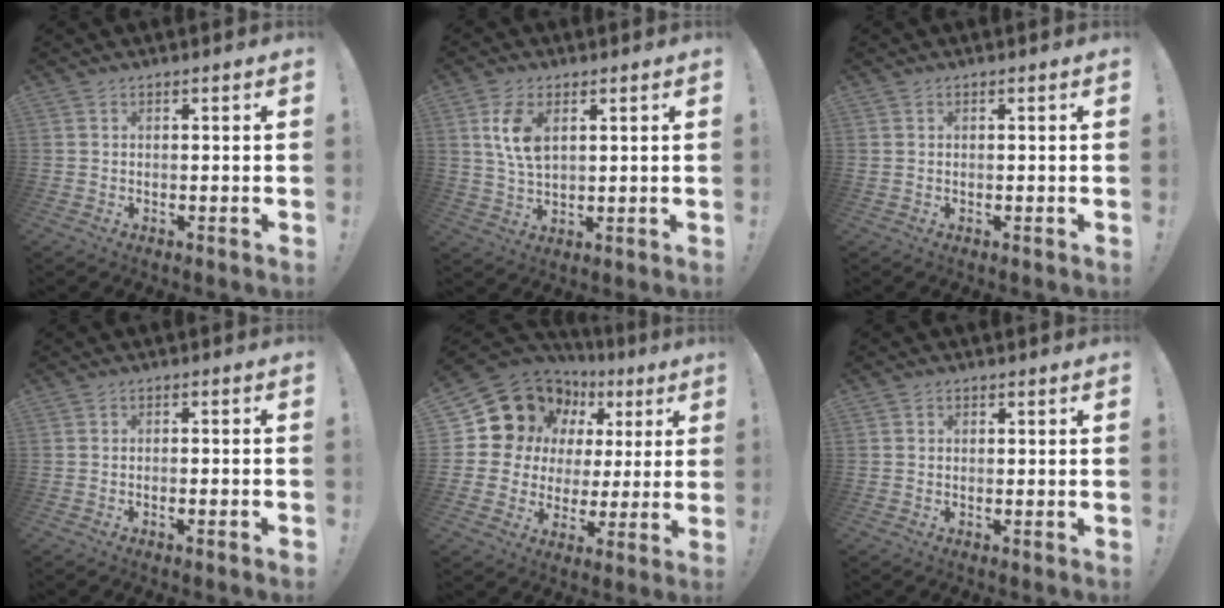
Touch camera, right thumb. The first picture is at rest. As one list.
[{"total": 8.2, "force": [3.0, 4.6, 6.1], "torque": [-0.116, -0.007, 0.051]}, {"total": 0.5, "force": [0.4, 0.3, -0.1], "torque": [0.007, -0.001, 0.006]}, {"total": 1.8, "force": [-1.4, -0.1, 1.2], "torque": [-0.021, 0.003, -0.025]}, {"total": 16.1, "force": [10.1, 10.9, 6.1], "torque": [-0.094, -0.077, 0.208]}, {"total": 0.7, "force": [0.0, 0.7, 0.1], "torque": [0.003, 0.000, -0.001]}]